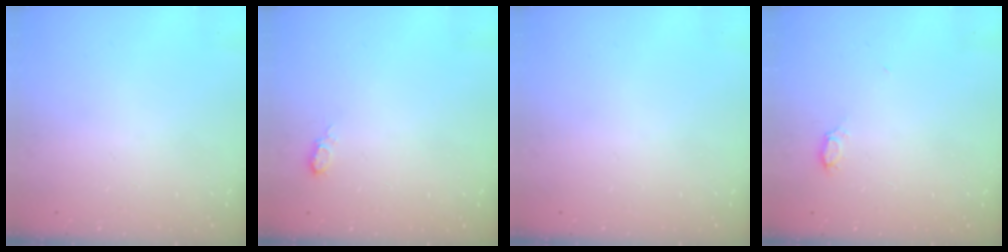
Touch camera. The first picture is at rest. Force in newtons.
{"total": 5.0, "press": 5.0, "slide": 0.7}
{"total": 0.0}
{"total": 3.1, "press": 3.1, "slide": 0.4}